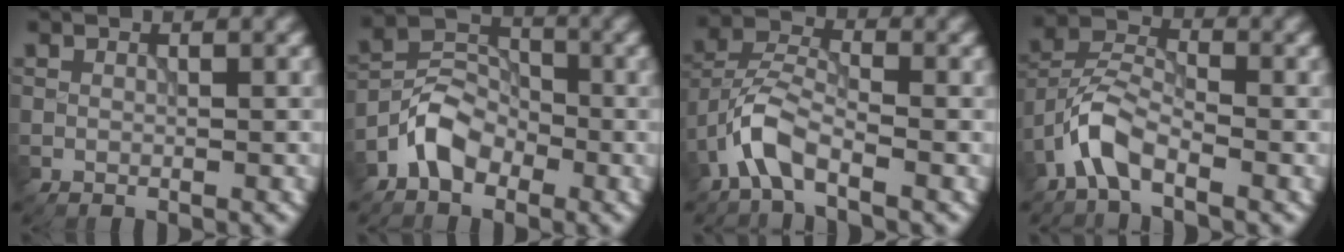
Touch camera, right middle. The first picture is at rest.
{"total": 4.2, "force": [-2.5, 2.7, 2.0], "torque": [-0.036, 0.009, -0.058]}
{"total": 4.7, "force": [-2.8, 1.8, 3.3], "torque": [-0.067, 0.010, -0.065]}
{"total": 4.5, "force": [-2.8, 1.8, 2.9], "torque": [-0.056, 0.013, -0.065]}